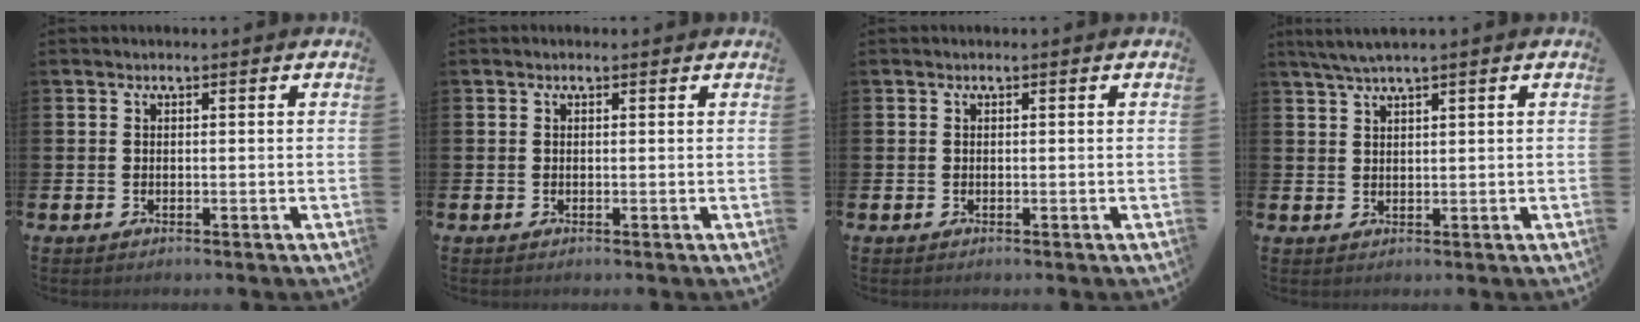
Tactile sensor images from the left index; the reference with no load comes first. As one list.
[{"total": 0.0}, {"total": 0.0}, {"total": 2.8, "force": [2.3, -0.2, 1.6], "torque": [-0.039, 0.000, 0.043]}]